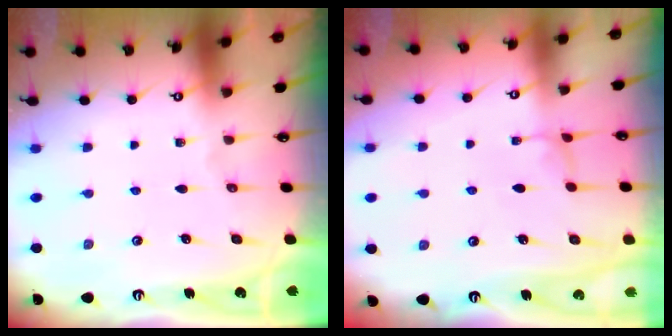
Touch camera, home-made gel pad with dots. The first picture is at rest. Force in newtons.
{"total": 2.4, "press": 2.4, "slide": 0.3}